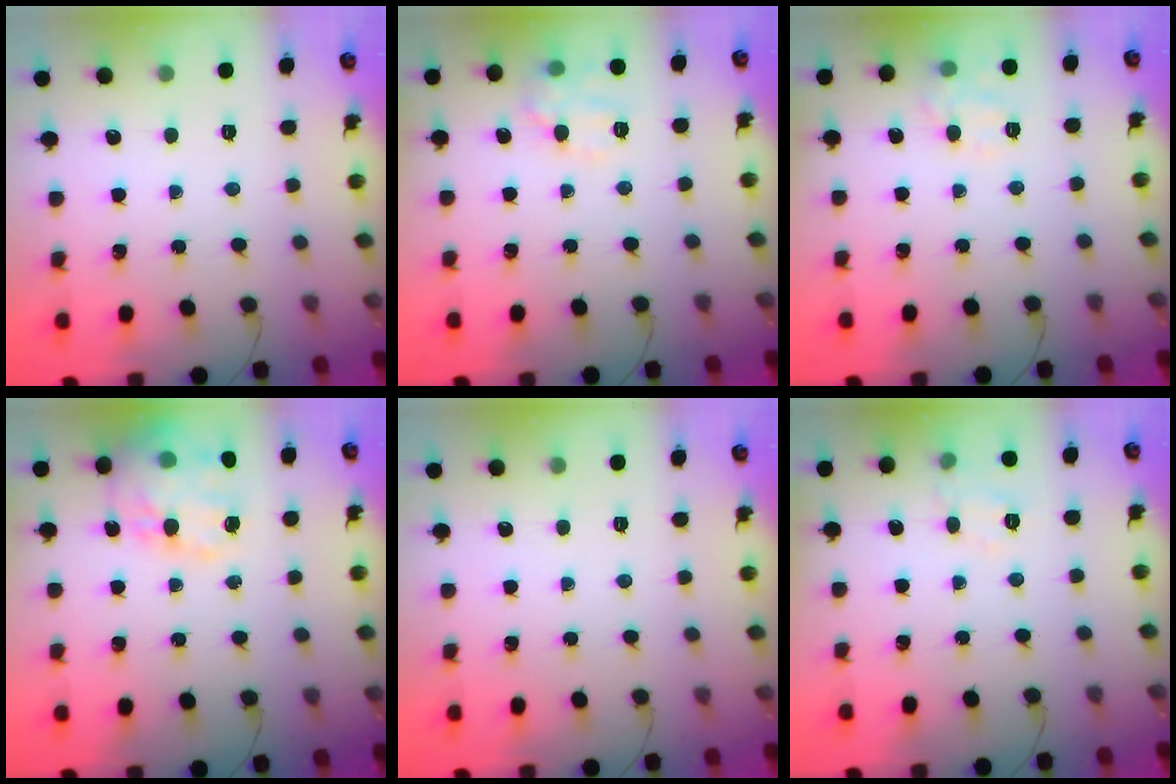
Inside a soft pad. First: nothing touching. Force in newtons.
{"total": 11.3, "press": 11.3, "slide": 0.5}
{"total": 8.9, "press": 8.8, "slide": 1.2}
{"total": 20.2, "press": 19.8, "slide": 4.0}
{"total": 0.0}
{"total": 7.9, "press": 7.7, "slide": 1.4}